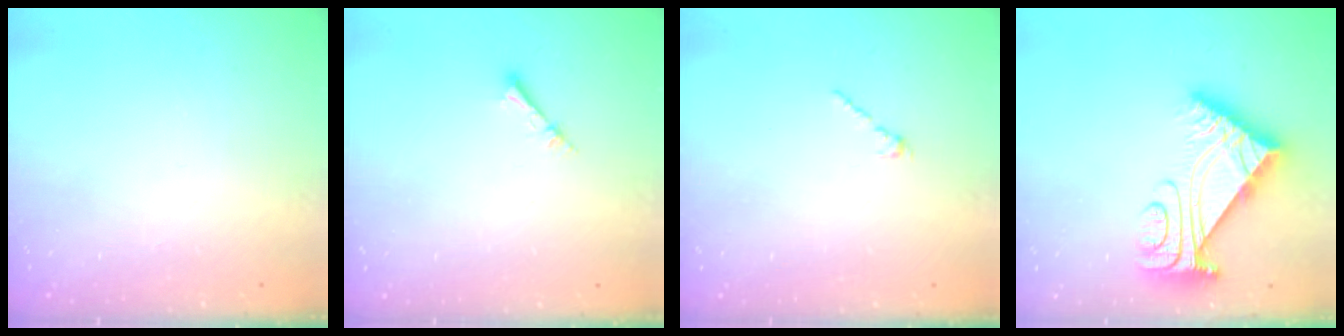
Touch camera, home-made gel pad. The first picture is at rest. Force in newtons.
{"total": 2.1, "press": 2.1, "slide": 0.3}
{"total": 2.1, "press": 2.0, "slide": 0.7}
{"total": 9.3, "press": 9.3, "slide": 1.0}